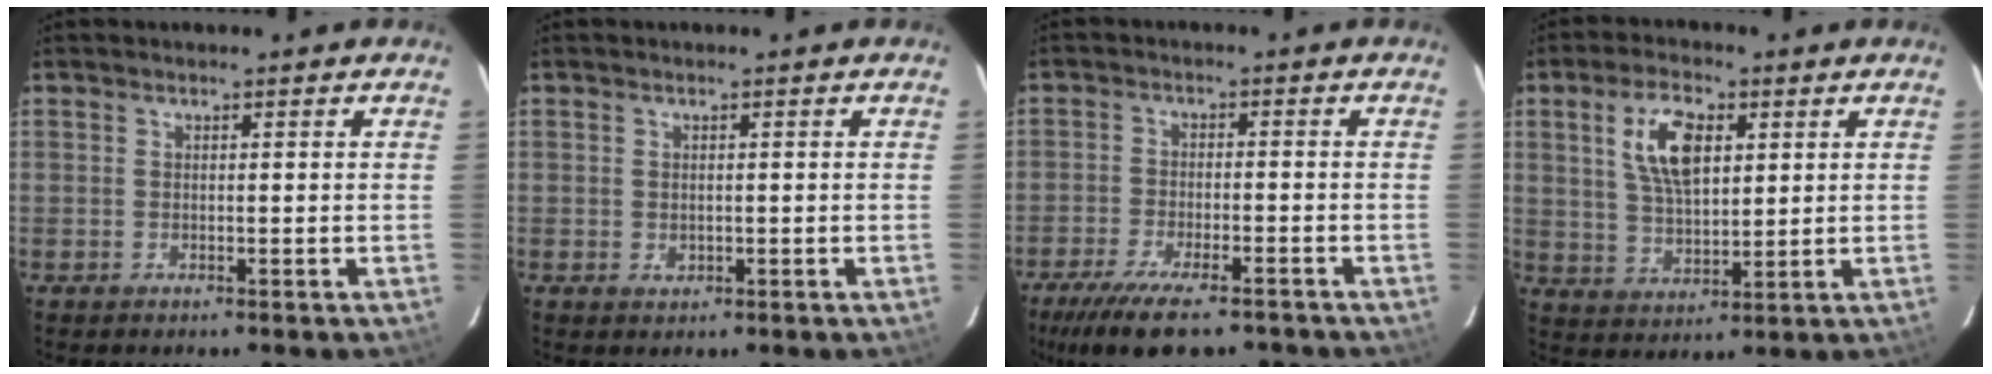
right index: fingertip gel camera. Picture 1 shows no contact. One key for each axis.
{"total": 1.2, "fx": -0.2, "fy": 1.1, "fz": 0.6, "tx": -0.010, "ty": -0.001, "tz": -0.001}
{"total": 14.1, "fx": -10.7, "fy": 4.4, "fz": 8.1, "tx": -0.175, "ty": -0.035, "tz": -0.174}
{"total": 9.8, "fx": 3.4, "fy": 4.7, "fz": 7.9, "tx": -0.155, "ty": 0.010, "tz": 0.068}